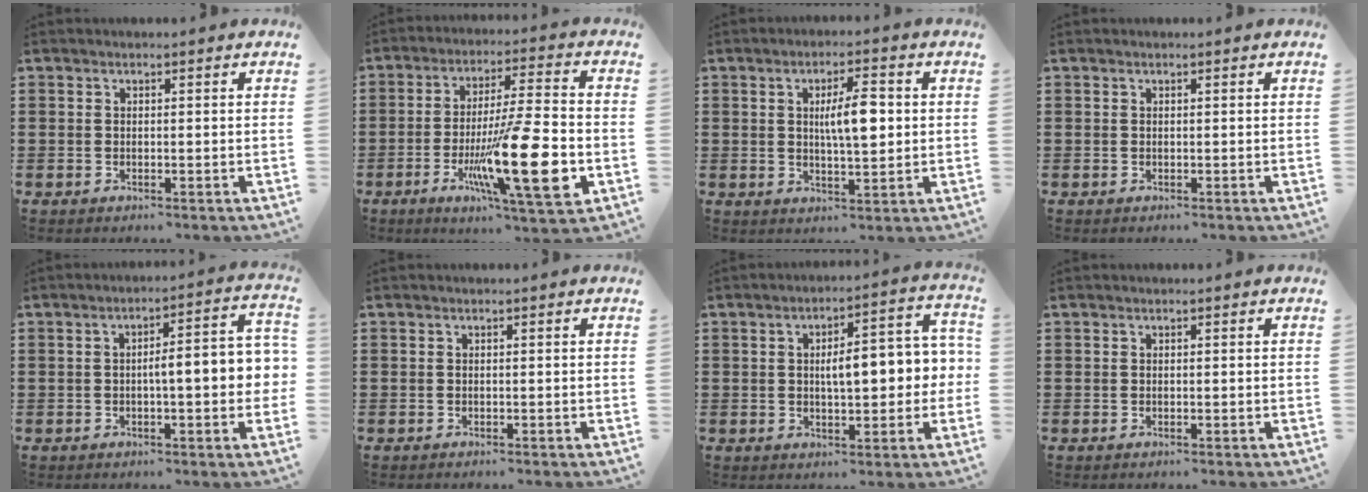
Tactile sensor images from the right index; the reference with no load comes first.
{"total": 18.1, "force": [-5.2, 3.6, 16.9], "torque": [-0.291, -0.011, -0.077]}
{"total": 6.7, "force": [1.0, 2.0, 6.4], "torque": [-0.113, 0.004, 0.012]}
{"total": 0.0}
{"total": 7.1, "force": [-0.8, 1.2, 7.0], "torque": [-0.104, -0.005, -0.021]}
{"total": 0.0}
{"total": 7.5, "force": [0.3, 3.1, 6.8], "torque": [-0.097, -0.008, -0.007]}
{"total": 0.0}